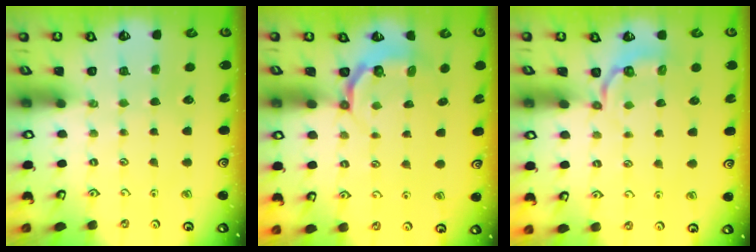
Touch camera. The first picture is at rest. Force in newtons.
{"total": 4.5, "press": 3.7, "slide": 2.6}
{"total": 3.8, "press": 2.8, "slide": 2.5}